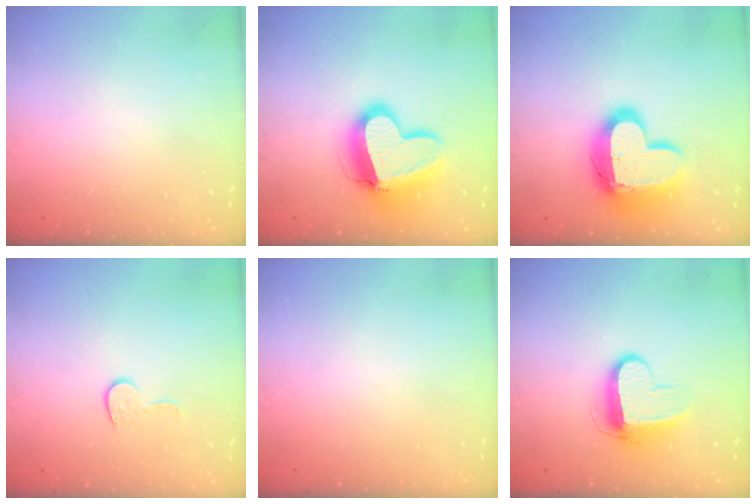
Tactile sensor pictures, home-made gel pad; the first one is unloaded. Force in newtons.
{"total": 15.5, "press": 15.3, "slide": 2.2}
{"total": 18.5, "press": 18.5, "slide": 1.2}
{"total": 5.4, "press": 5.4, "slide": 0.5}
{"total": 0.6, "press": 0.6, "slide": 0.2}
{"total": 9.5, "press": 9.5, "slide": 0.8}